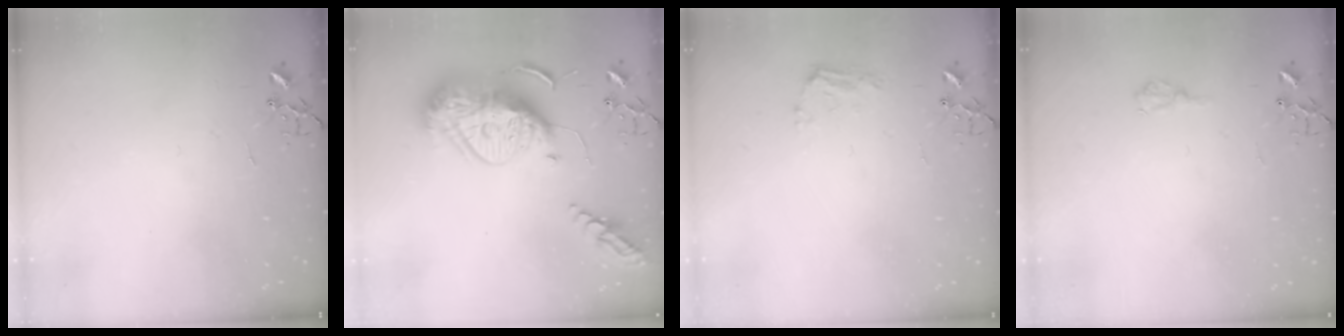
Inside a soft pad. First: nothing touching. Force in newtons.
{"total": 19.6, "press": 19.5, "slide": 1.9}
{"total": 9.0, "press": 8.9, "slide": 0.9}
{"total": 6.8, "press": 6.8, "slide": 0.9}